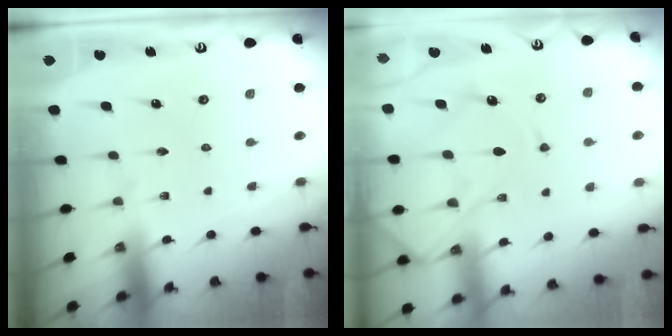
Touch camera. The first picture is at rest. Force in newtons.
{"total": 13.8, "press": 13.7, "slide": 1.3}